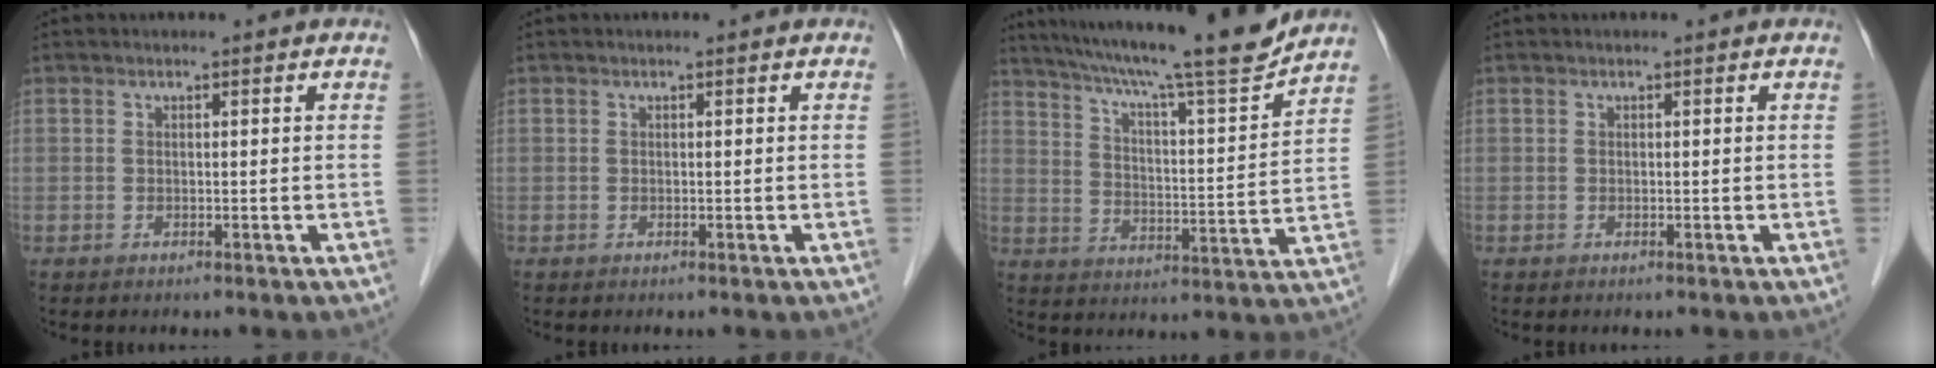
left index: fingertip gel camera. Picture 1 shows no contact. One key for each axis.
{"total": 0.0}
{"total": 19.2, "fx": 16.7, "fy": -0.3, "fz": 9.4, "tx": -0.160, "ty": -0.013, "tz": 0.246}
{"total": 0.0}